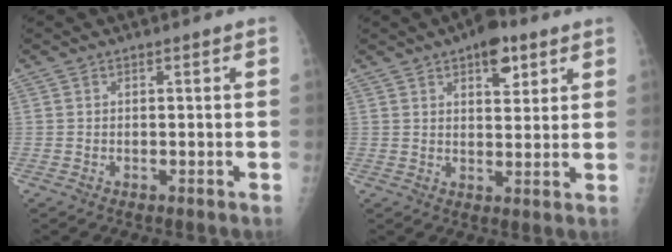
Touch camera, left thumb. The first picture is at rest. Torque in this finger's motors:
{"motor_torque": [0.57, 0.55, 0.64, -0.12, 0.08]}